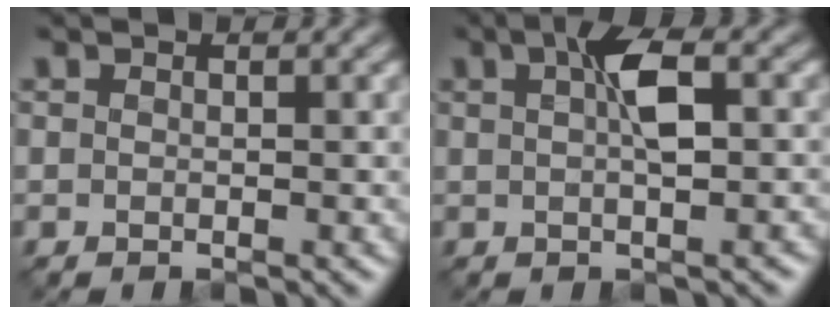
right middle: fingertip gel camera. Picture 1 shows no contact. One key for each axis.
{"total": 3.7, "fx": 0.8, "fy": 1.1, "fz": 3.5, "tx": -0.060, "ty": 0.011, "tz": 0.010}